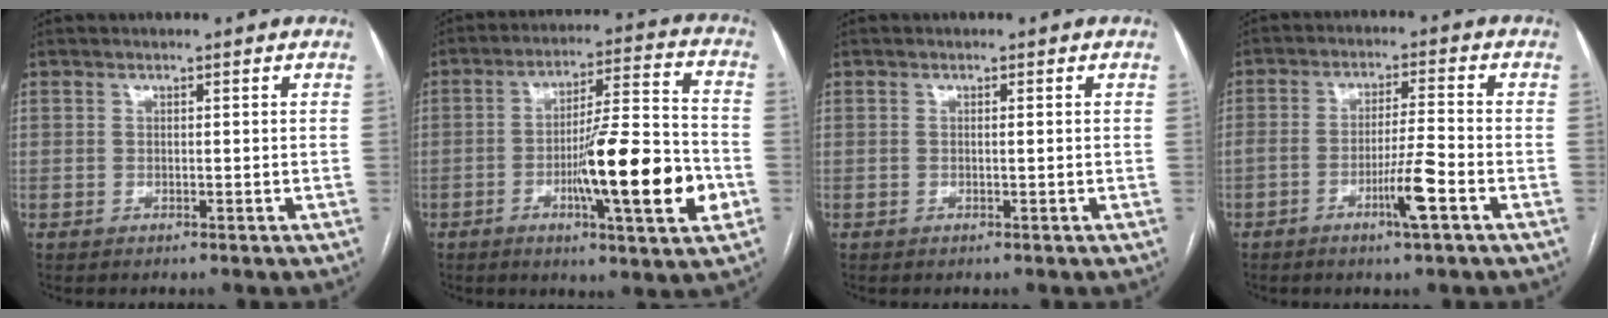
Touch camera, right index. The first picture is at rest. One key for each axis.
{"total": 16.7, "fx": -4.9, "fy": 1.1, "fz": 15.9, "tx": -0.257, "ty": -0.005, "tz": -0.073}
{"total": 0.0}
{"total": 6.5, "fx": -3.1, "fy": -0.2, "fz": 5.7, "tx": -0.107, "ty": -0.001, "tz": -0.053}